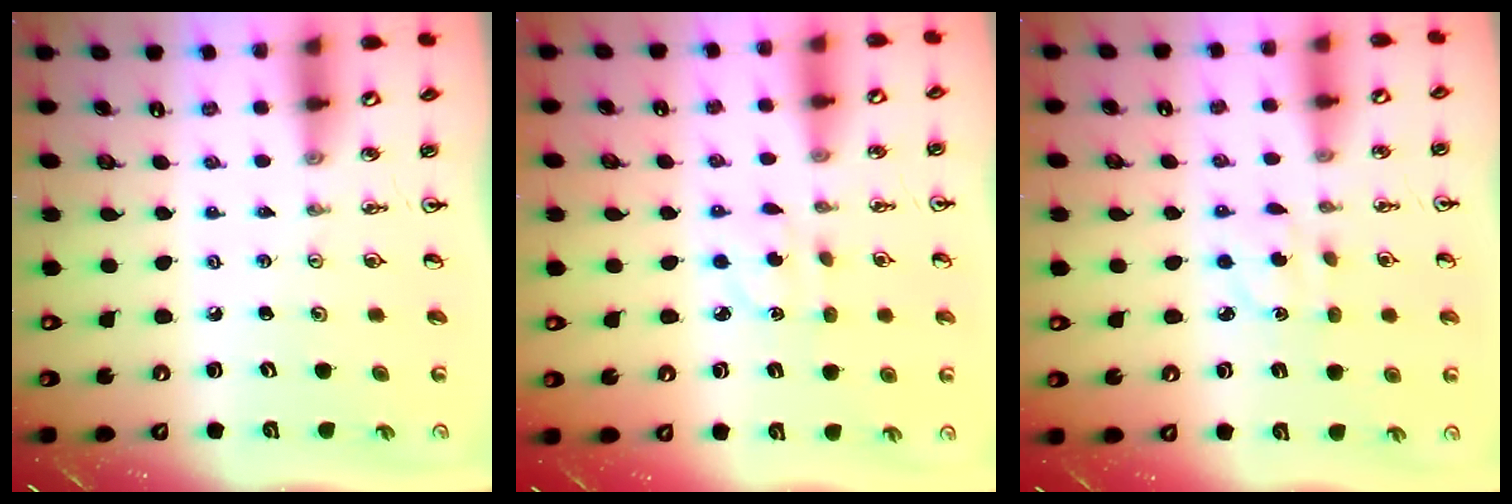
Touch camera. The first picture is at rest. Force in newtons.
{"total": 3.5, "press": 3.4, "slide": 0.9}
{"total": 3.6, "press": 3.5, "slide": 0.7}